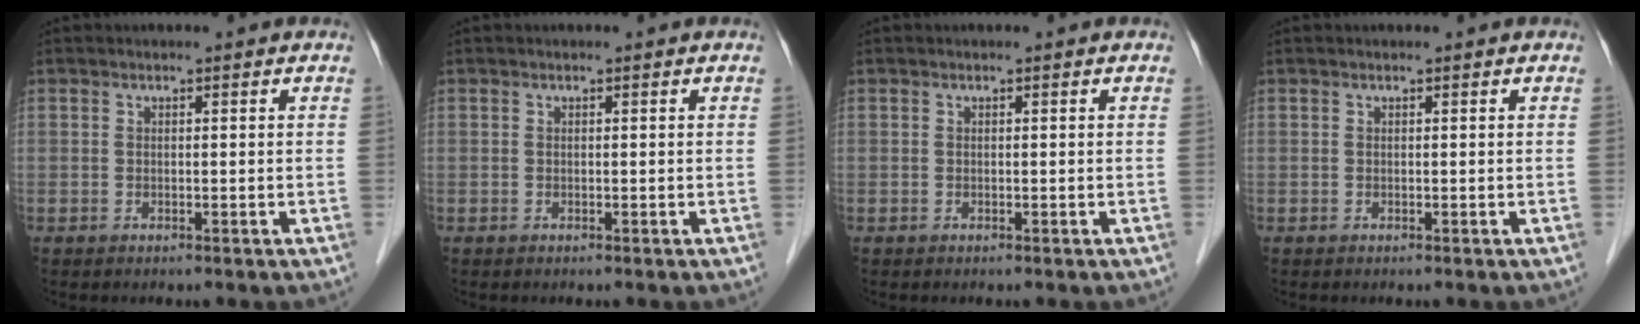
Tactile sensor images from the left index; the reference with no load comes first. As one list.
[{"total": 0.0}, {"total": 0.0}, {"total": 0.0}]